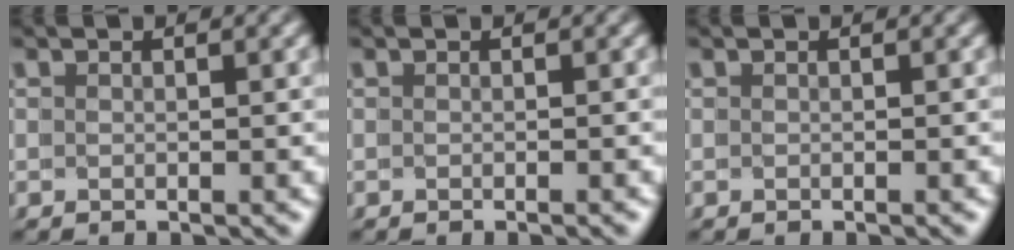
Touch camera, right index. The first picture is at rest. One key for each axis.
{"total": 0.6, "fx": -0.6, "fy": -0.2, "fz": 0.1, "tx": 0.002, "ty": 0.002, "tz": -0.009}
{"total": 0.0}